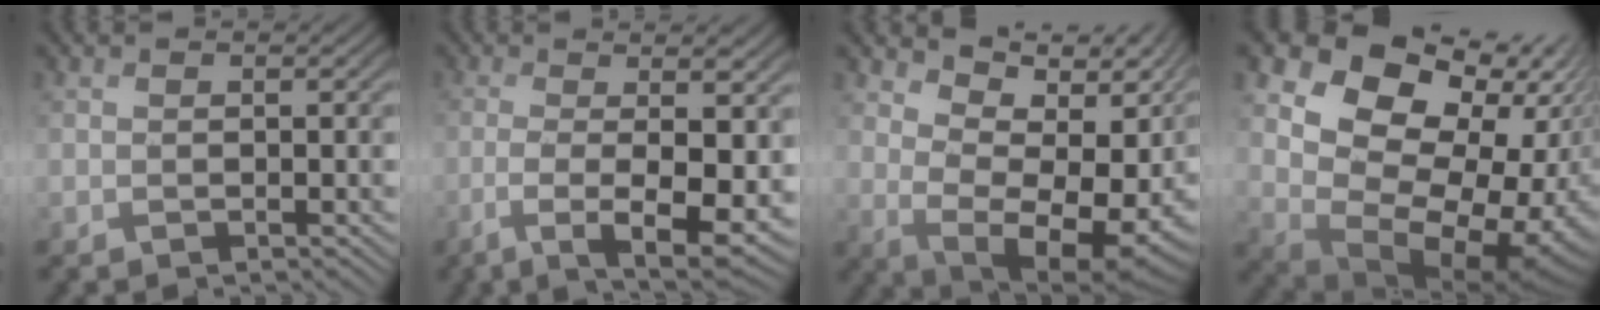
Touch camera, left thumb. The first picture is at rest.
{"total": 9.1, "force": [-2.1, 1.7, 8.7], "torque": [-0.105, -0.005, -0.038]}
{"total": 12.7, "force": [1.9, 5.3, 11.4], "torque": [-0.171, -0.015, 0.049]}
{"total": 17.6, "force": [2.6, 12.6, 12.0], "torque": [-0.205, -0.010, 0.078]}